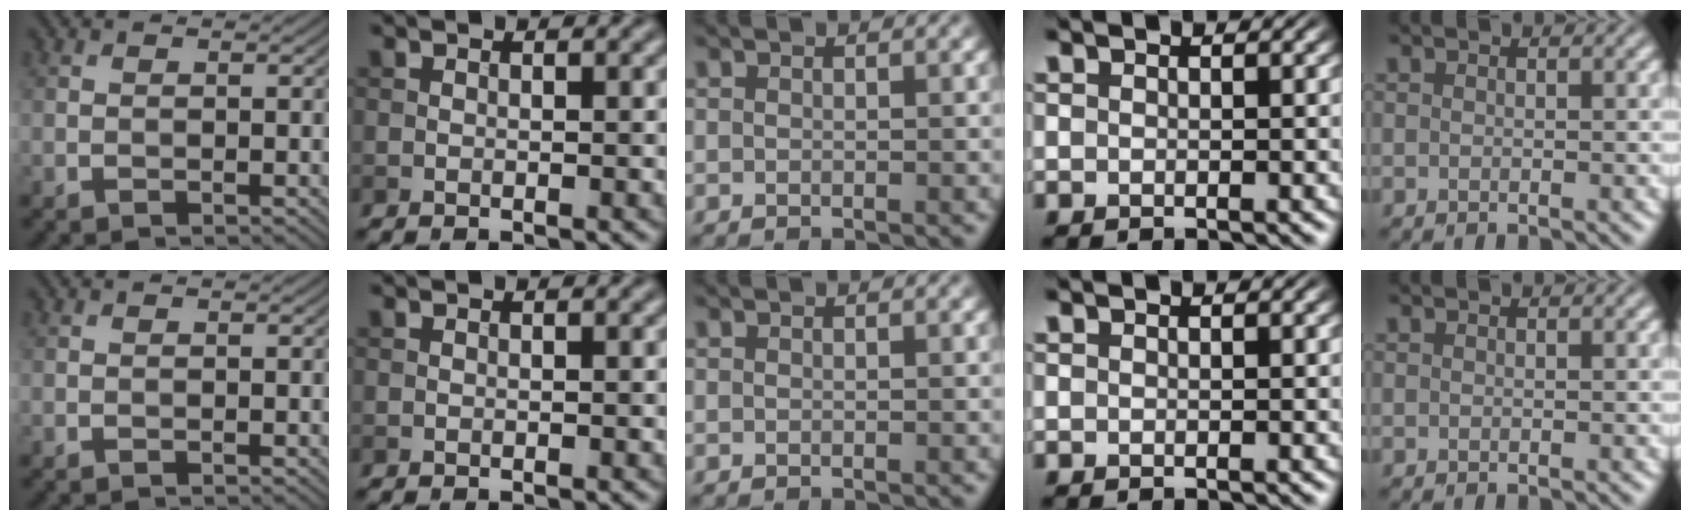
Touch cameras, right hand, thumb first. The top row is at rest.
{}